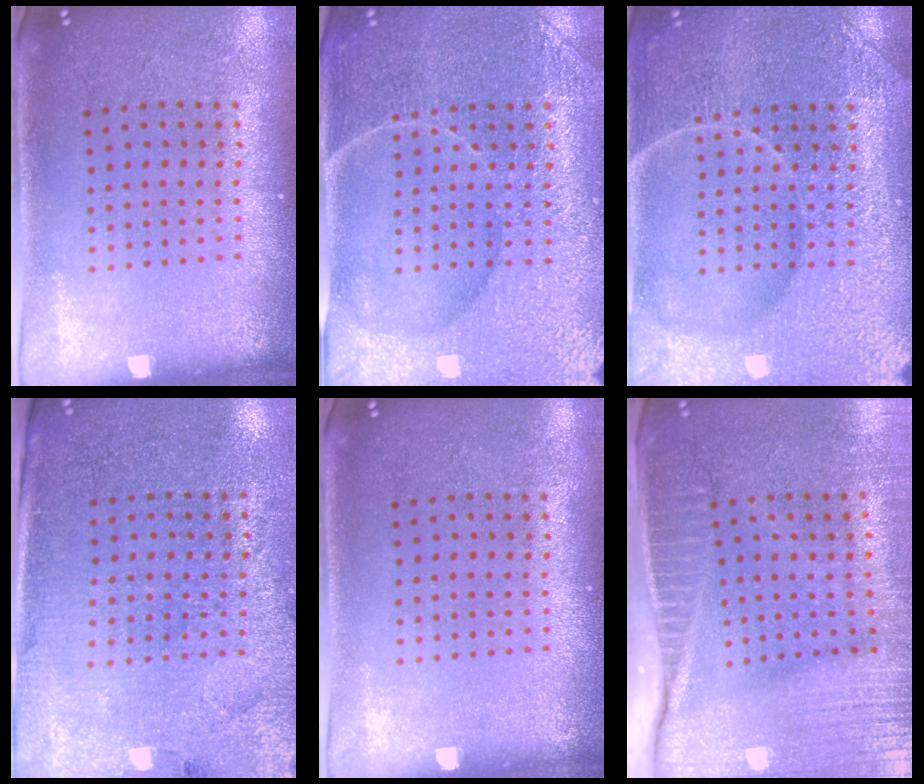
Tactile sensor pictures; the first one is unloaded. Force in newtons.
{"total": 4.6, "press": 4.4, "slide": 1.1}
{"total": 5.2, "press": 5.1, "slide": 0.6}
{"total": 3.1, "press": 2.8, "slide": 1.3}
{"total": 0.0}
{"total": 4.1, "press": 3.7, "slide": 1.9}